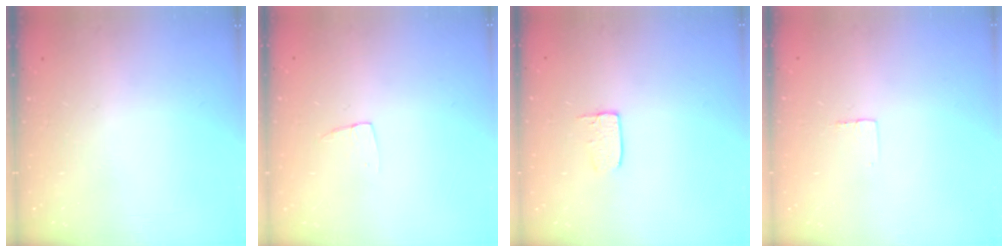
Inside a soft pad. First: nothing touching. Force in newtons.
{"total": 3.3, "press": 3.3, "slide": 0.2}
{"total": 4.3, "press": 4.3, "slide": 0.3}
{"total": 2.3, "press": 2.3, "slide": 0.1}